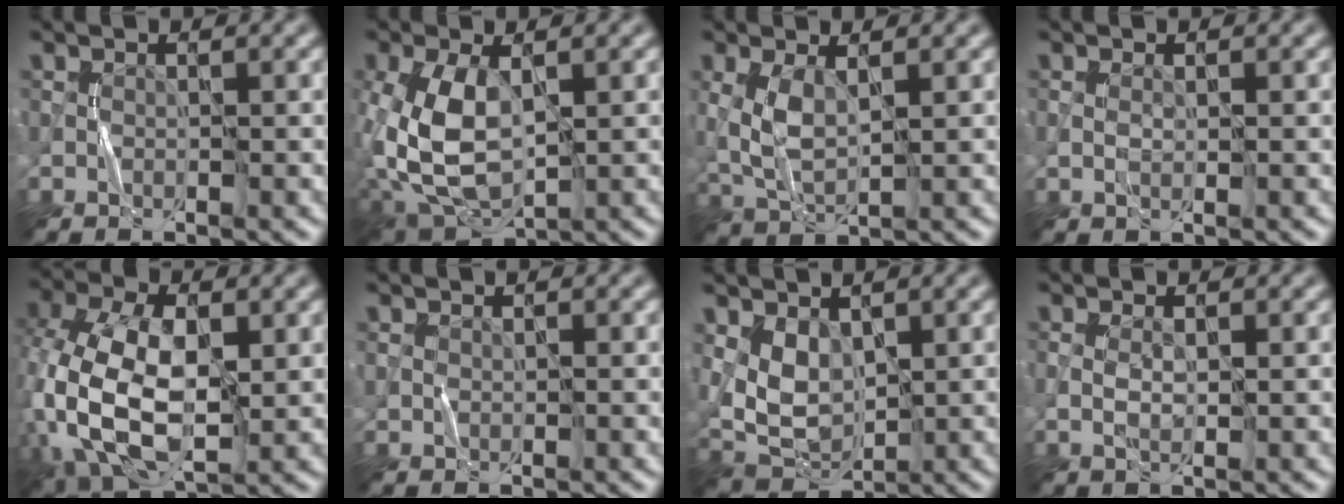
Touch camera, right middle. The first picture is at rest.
{"total": 9.2, "force": [0.1, 5.5, 7.4], "torque": [-0.184, -0.009, 0.010]}
{"total": 3.9, "force": [0.9, 1.7, 3.4], "torque": [-0.082, -0.002, 0.024]}
{"total": 1.1, "force": [0.0, 0.6, 1.0], "torque": [-0.020, -0.001, 0.001]}
{"total": 13.0, "force": [-1.0, 7.8, 10.3], "torque": [-0.233, -0.007, -0.019]}
{"total": 1.0, "force": [0.3, 0.7, 0.6], "torque": [-0.012, -0.002, 0.008]}
{"total": 4.6, "force": [1.3, 3.1, 3.2], "torque": [-0.066, -0.013, 0.033]}
{"total": 1.8, "force": [0.2, 0.9, 1.5], "torque": [-0.036, 0.000, 0.004]}